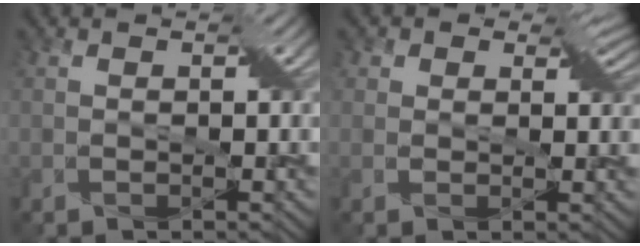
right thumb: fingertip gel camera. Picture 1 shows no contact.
{"total": 4.6, "force": [2.5, 3.3, 2.2], "torque": [-0.044, 0.005, 0.024]}